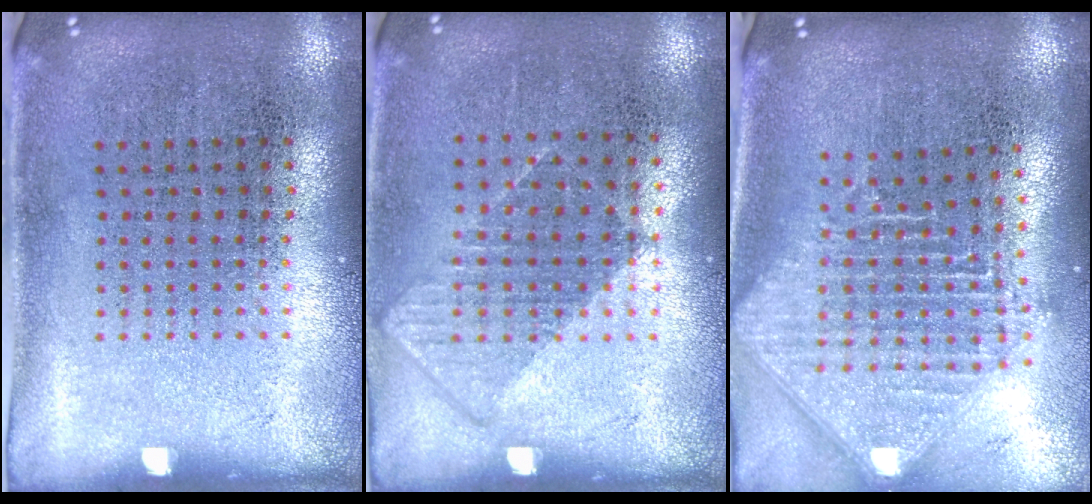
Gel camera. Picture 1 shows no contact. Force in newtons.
{"total": 0.8, "press": 0.6, "slide": 0.4}
{"total": 2.5, "press": 1.9, "slide": 1.6}